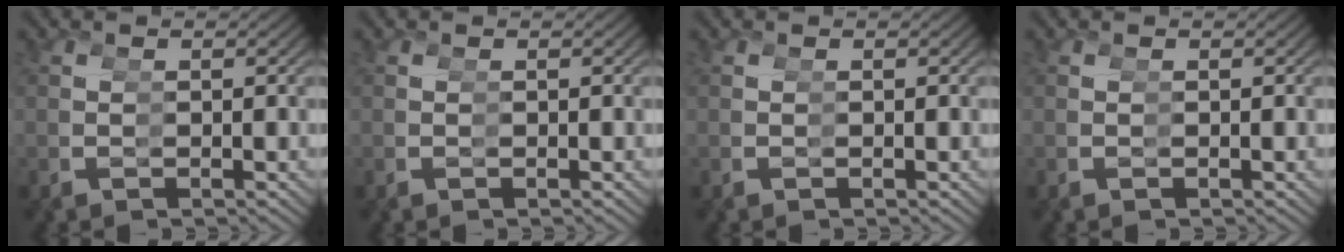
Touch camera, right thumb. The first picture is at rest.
{"total": 0.0}
{"total": 0.0}
{"total": 0.0}